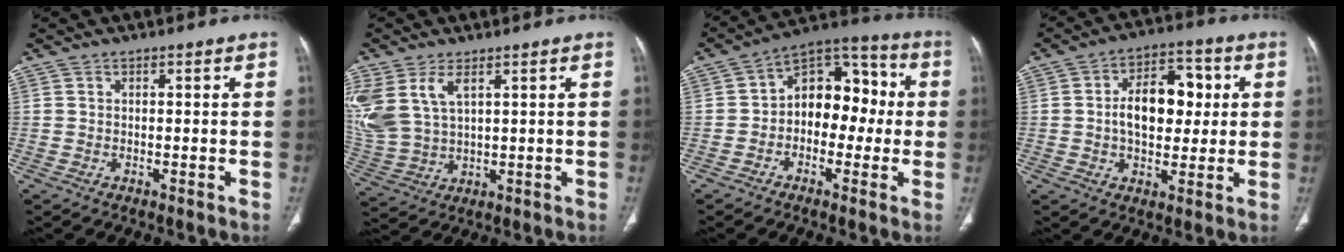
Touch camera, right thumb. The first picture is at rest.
{"total": 12.5, "force": [5.0, 7.2, 8.9], "torque": [-0.217, -0.008, 0.117]}
{"total": 13.2, "force": [-0.4, 9.0, 9.6], "torque": [-0.088, 0.045, -0.024]}
{"total": 12.8, "force": [1.3, 8.0, 10.0], "torque": [-0.121, 0.018, 0.017]}